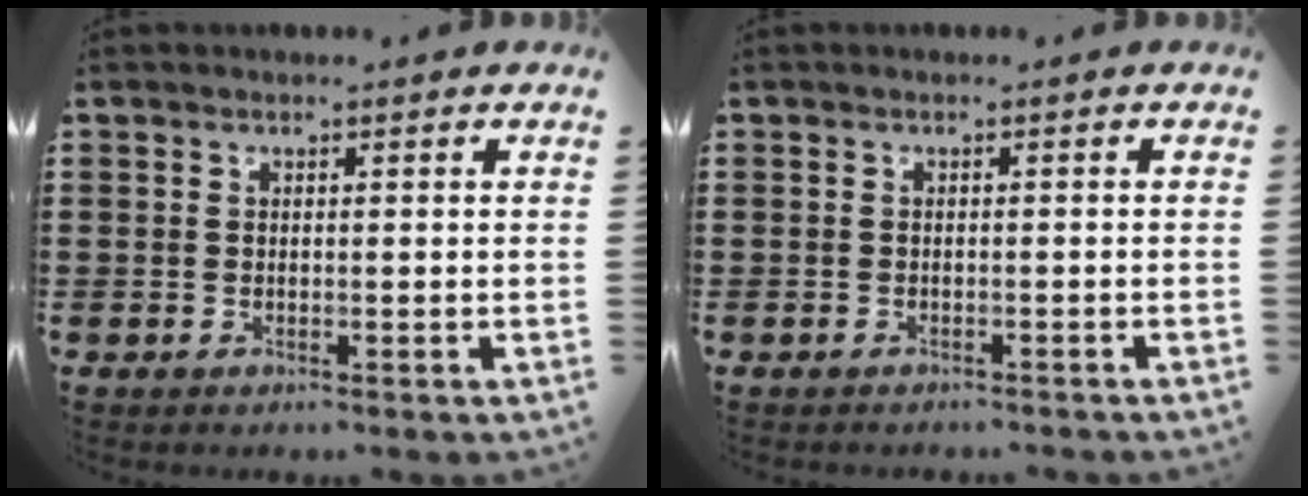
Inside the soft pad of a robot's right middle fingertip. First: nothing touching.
{"total": 0.7, "force": [-0.6, 0.1, 0.0], "torque": [-0.002, 0.001, -0.014]}